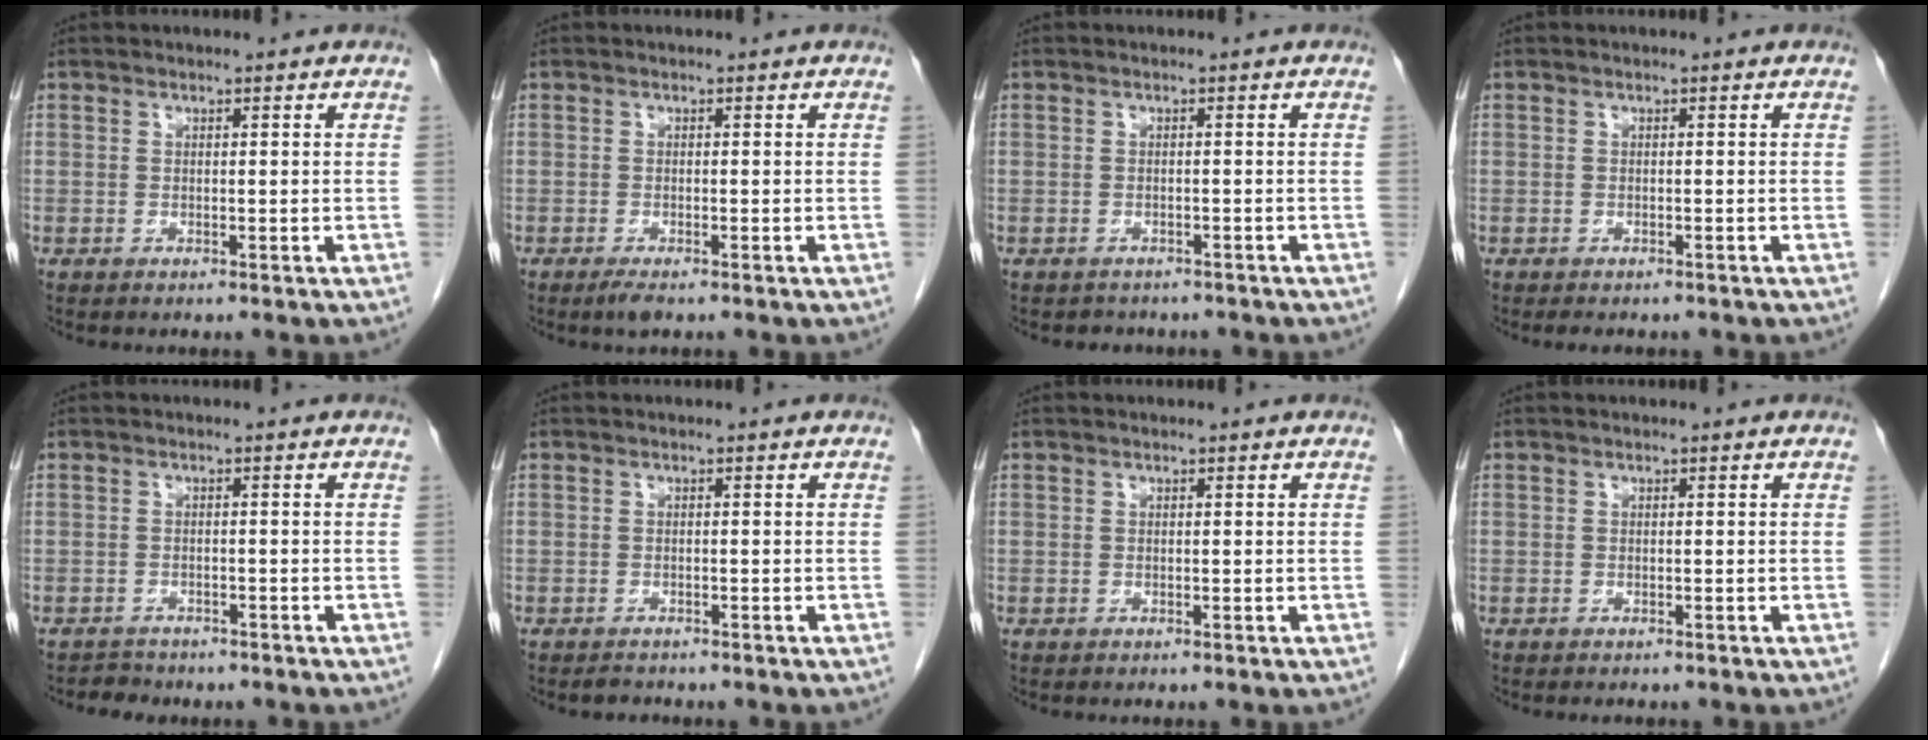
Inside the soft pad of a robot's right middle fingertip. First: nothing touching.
{"total": 1.7, "force": [-1.2, 0.2, 1.2], "torque": [-0.025, -0.005, -0.020]}
{"total": 3.4, "force": [-3.0, 1.6, 0.4], "torque": [-0.015, 0.001, -0.036]}
{"total": 3.0, "force": [-2.5, 1.2, 1.1], "torque": [-0.015, -0.006, -0.028]}
{"total": 2.5, "force": [-2.2, 1.2, -0.2], "torque": [-0.008, 0.000, -0.033]}
{"total": 1.1, "force": [-1.0, 0.4, 0.1], "torque": [-0.009, -0.003, -0.014]}
{"total": 0.0}
{"total": 0.9, "force": [-0.8, 0.3, 0.1], "torque": [-0.006, -0.002, -0.011]}